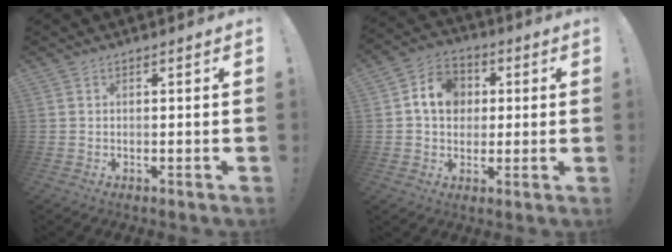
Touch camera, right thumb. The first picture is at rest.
{"total": 11.4, "force": [2.3, 9.7, 5.6], "torque": [-0.070, 0.005, 0.048]}